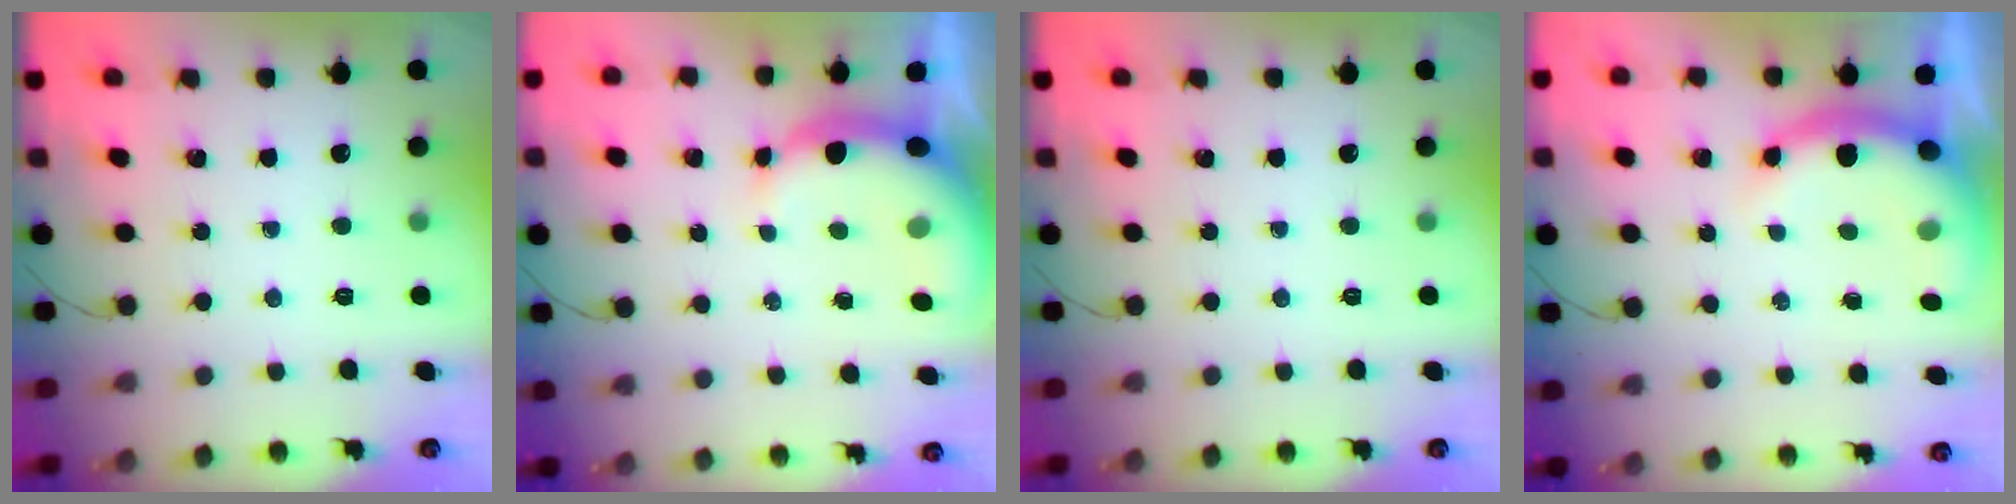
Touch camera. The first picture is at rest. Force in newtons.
{"total": 8.6, "press": 8.5, "slide": 1.8}
{"total": 0.0}
{"total": 8.2, "press": 8.2, "slide": 0.9}